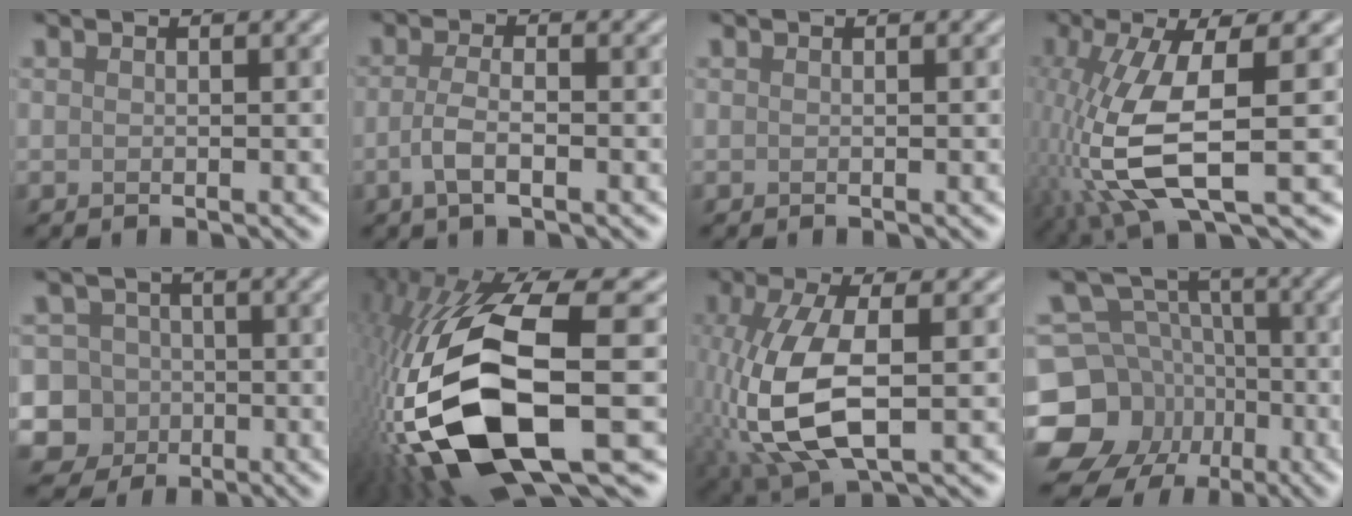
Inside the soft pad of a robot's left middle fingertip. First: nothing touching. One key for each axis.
{"total": 2.8, "fx": -0.9, "fy": 1.0, "fz": 2.5, "tx": -0.057, "ty": -0.002, "tz": -0.021}
{"total": 0.0}
{"total": 10.0, "fx": -2.6, "fy": 3.0, "fz": 9.2, "tx": -0.205, "ty": -0.011, "tz": -0.048}
{"total": 9.2, "fx": -2.7, "fy": 8.6, "fz": 1.9, "tx": -0.040, "ty": 0.010, "tz": -0.084}
{"total": 18.4, "fx": -4.7, "fy": 6.3, "fz": 16.7, "tx": -0.350, "ty": -0.024, "tz": -0.073}
{"total": 9.0, "fx": -1.8, "fy": 3.7, "fz": 8.0, "tx": -0.189, "ty": 0.000, "tz": -0.038}
{"total": 12.7, "fx": -5.8, "fy": 10.7, "fz": 3.7, "tx": -0.082, "ty": -0.025, "tz": -0.119}